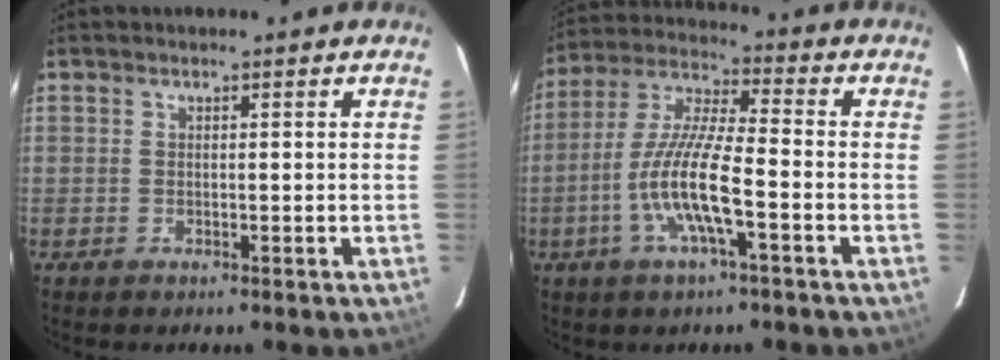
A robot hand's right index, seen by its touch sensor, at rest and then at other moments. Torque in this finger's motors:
{"motor_torque": [1.02, -0.81, 0.62, 0.21]}